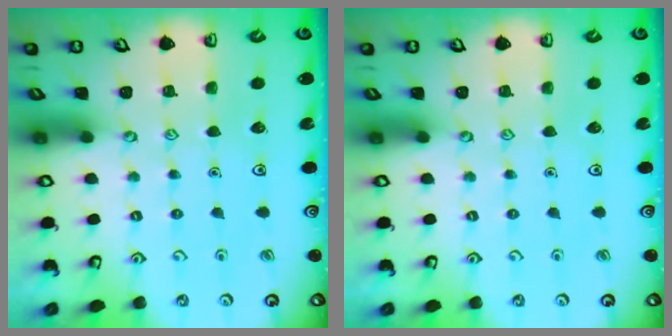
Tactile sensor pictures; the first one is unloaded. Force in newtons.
{"total": 0.0}